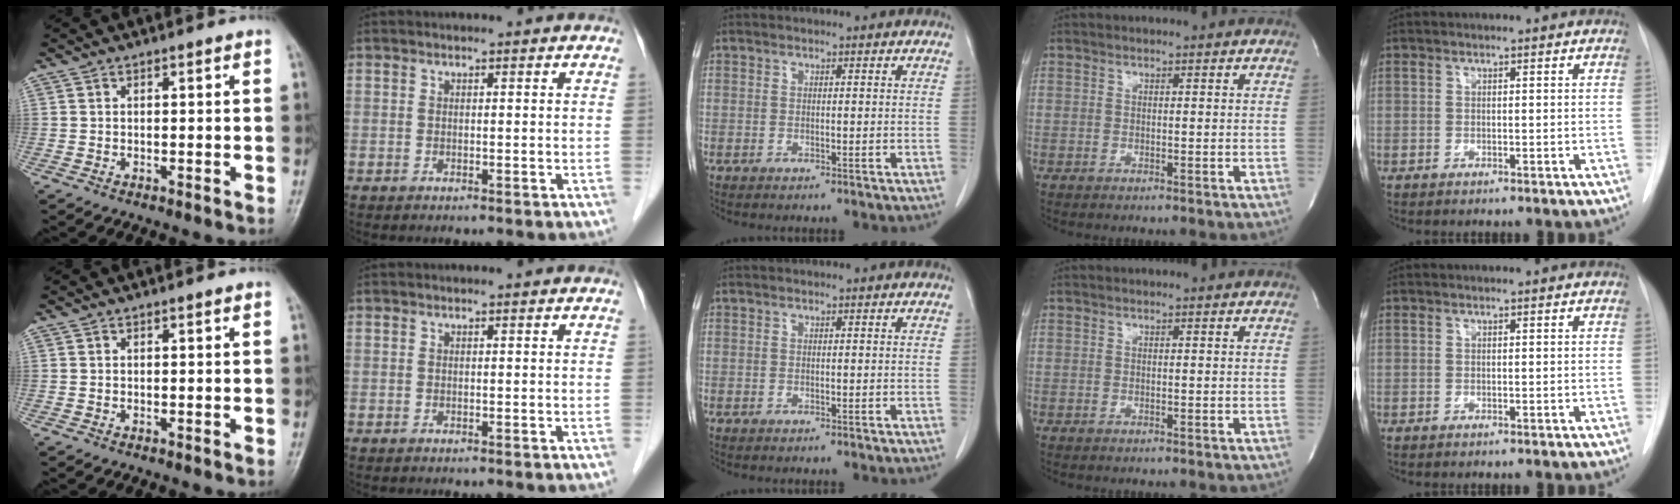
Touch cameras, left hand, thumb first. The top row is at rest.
{}